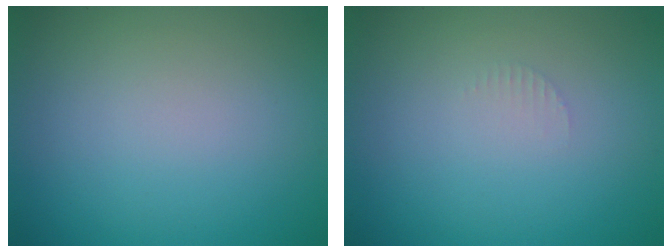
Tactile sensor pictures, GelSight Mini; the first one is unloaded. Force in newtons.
{"total": 0.7, "press": 0.6, "slide": 0.1}